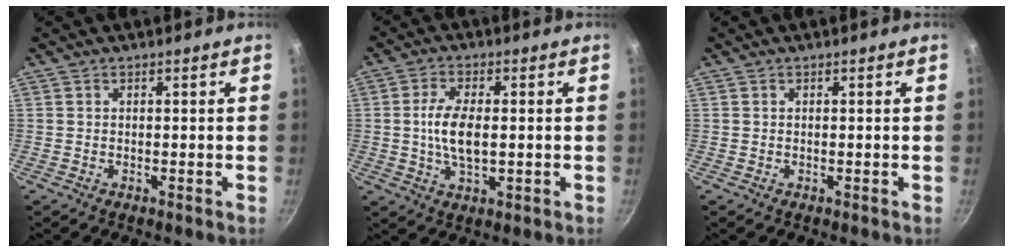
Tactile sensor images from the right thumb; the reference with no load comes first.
{"total": 7.9, "force": [0.1, 3.7, 7.0], "torque": [-0.136, 0.003, 0.000]}
{"total": 0.0}